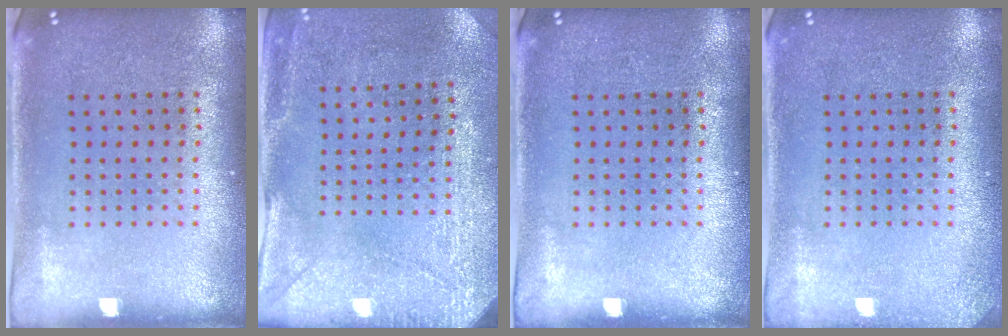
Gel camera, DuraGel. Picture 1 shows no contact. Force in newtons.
{"total": 3.0, "press": 2.6, "slide": 1.4}
{"total": 0.0}
{"total": 1.2, "press": 1.2, "slide": 0.1}